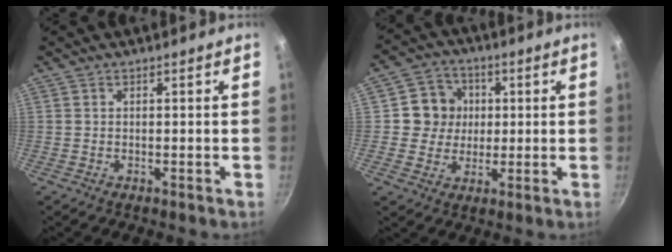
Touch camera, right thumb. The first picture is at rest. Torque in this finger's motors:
{"motor_torque": [-0.61, 0.83, 0.34, -0.74, 0.00]}